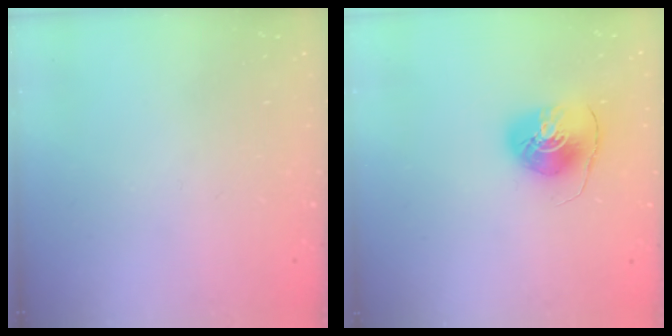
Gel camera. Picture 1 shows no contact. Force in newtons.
{"total": 7.5, "press": 7.5, "slide": 0.7}